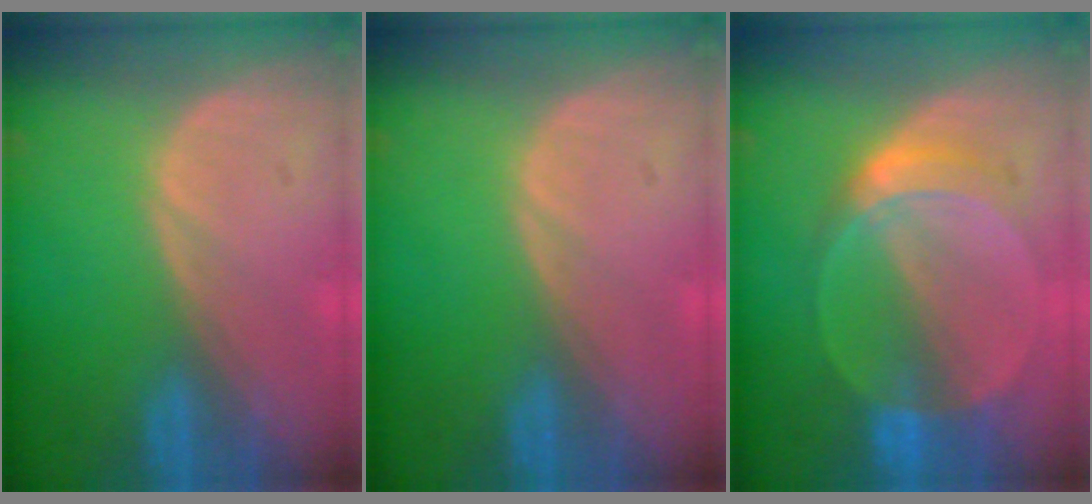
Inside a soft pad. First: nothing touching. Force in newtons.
{"total": 0.0}
{"total": 6.1, "press": 5.6, "slide": 2.4}